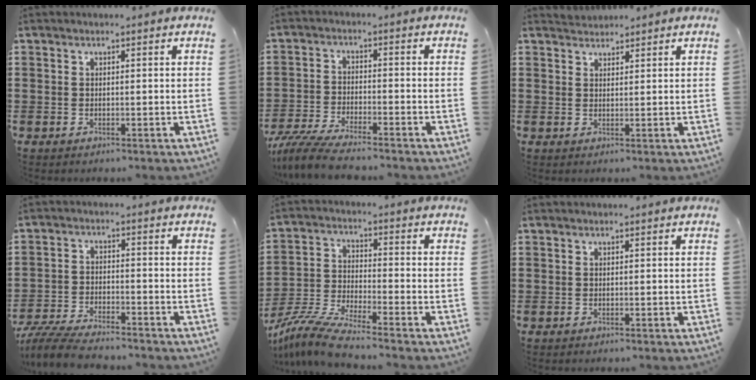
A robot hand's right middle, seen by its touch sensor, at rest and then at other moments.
{"total": 5.8, "force": [-5.3, 0.3, 2.3], "torque": [-0.064, -0.013, -0.107]}
{"total": 1.8, "force": [1.8, 0.4, -0.3], "torque": [0.001, 0.006, 0.036]}
{"total": 5.9, "force": [-5.6, 0.6, 1.8], "torque": [-0.047, -0.003, -0.111]}
{"total": 8.0, "force": [-7.3, -0.1, 3.3], "torque": [-0.086, -0.011, -0.149]}
{"total": 0.0}